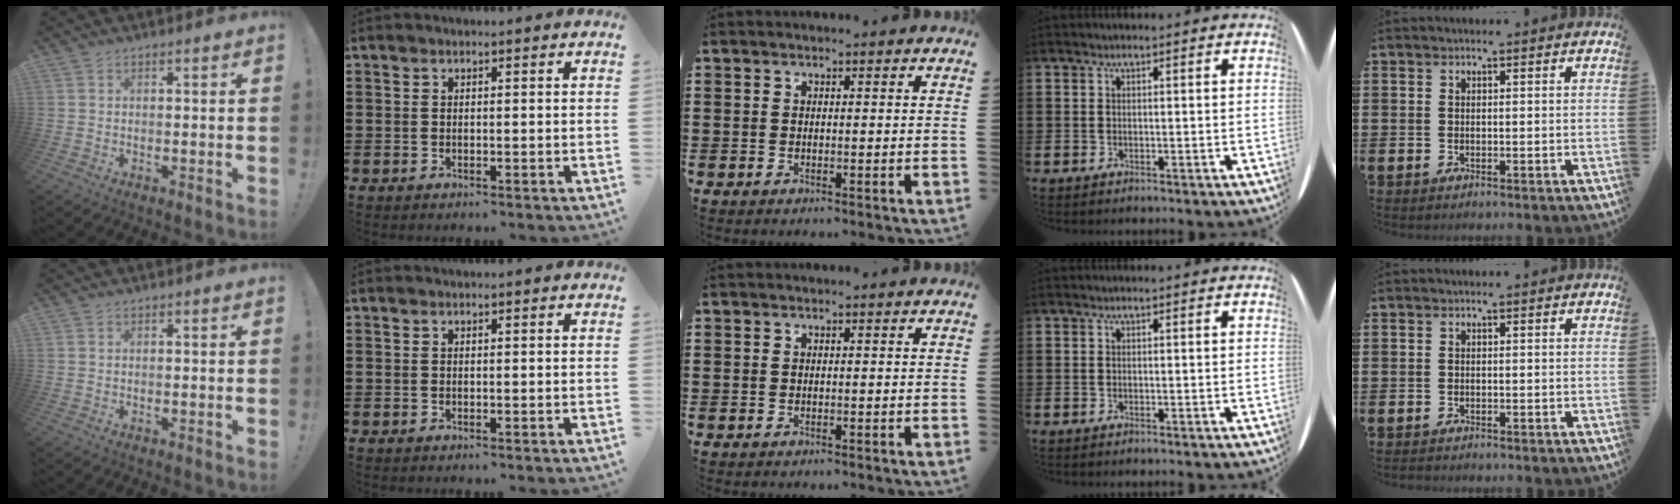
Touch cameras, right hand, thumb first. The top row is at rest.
{}